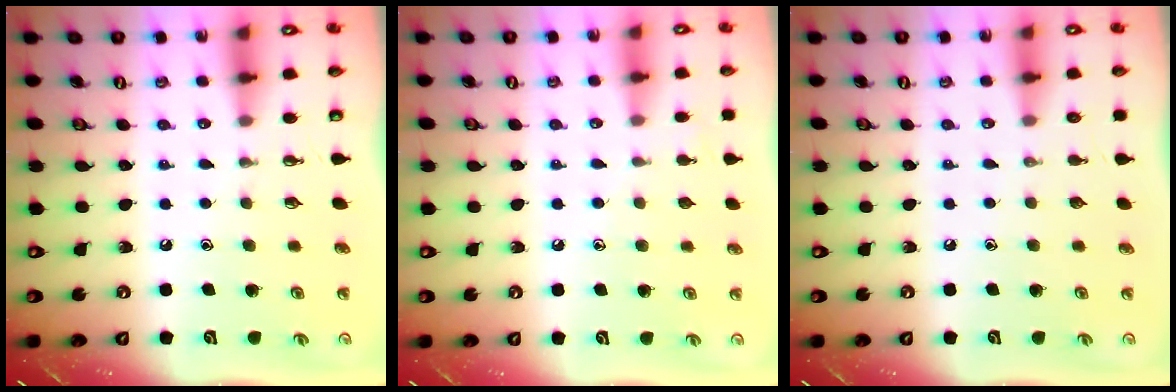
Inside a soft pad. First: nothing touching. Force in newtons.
{"total": 5.0, "press": 5.0, "slide": 0.6}
{"total": 0.0}